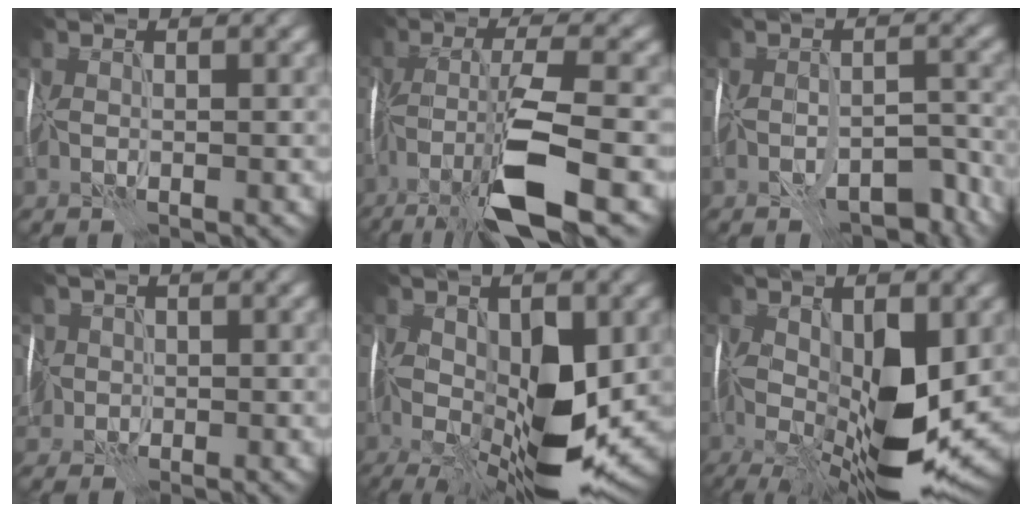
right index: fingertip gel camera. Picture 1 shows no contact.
{"total": 9.7, "force": [-4.7, 1.9, 8.2], "torque": [-0.151, 0.005, -0.090]}
{"total": 5.6, "force": [-3.9, 2.4, 3.2], "torque": [-0.035, 0.004, -0.052]}
{"total": 4.7, "force": [-0.5, 3.8, 2.7], "torque": [-0.066, 0.012, -0.011]}
{"total": 11.9, "force": [-1.2, 5.5, 10.5], "torque": [-0.192, -0.016, -0.015]}
{"total": 12.5, "force": [-1.2, 5.5, 11.2], "torque": [-0.212, -0.021, -0.017]}